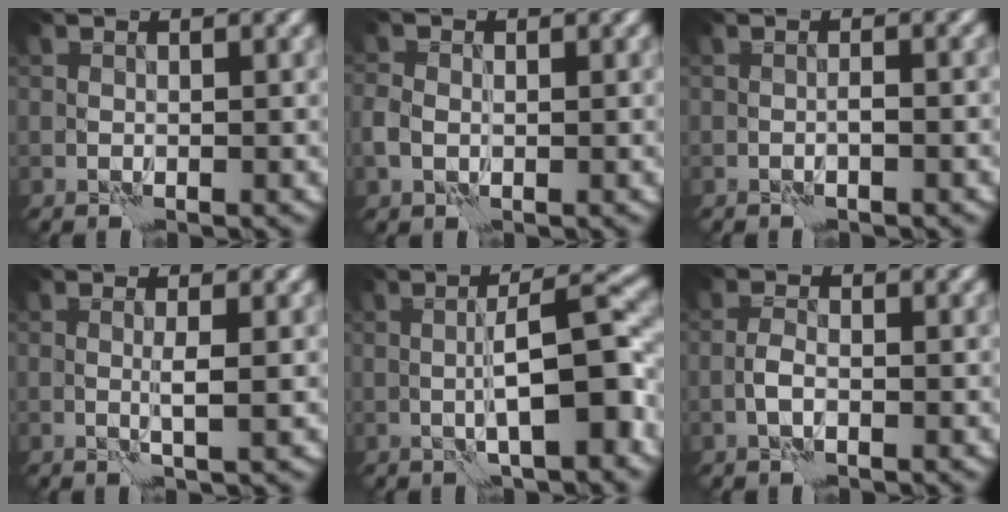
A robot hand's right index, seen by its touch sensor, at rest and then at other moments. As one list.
[{"total": 2.0, "force": [-0.1, 1.5, 1.3], "torque": [-0.033, -0.003, -0.007]}, {"total": 0.7, "force": [-0.3, -0.2, 0.6], "torque": [-0.008, 0.003, -0.005]}, {"total": 1.4, "force": [0.5, -0.2, 1.3], "torque": [-0.025, -0.004, 0.007]}, {"total": 5.5, "force": [-0.5, 1.0, 5.4], "torque": [-0.084, 0.011, -0.008]}, {"total": 1.2, "force": [-0.4, 0.3, 1.1], "torque": [-0.021, 0.003, -0.013]}]